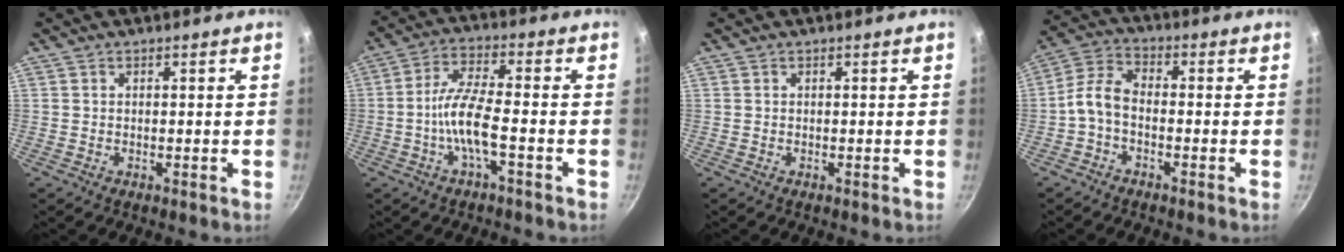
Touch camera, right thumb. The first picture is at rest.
{"total": 8.4, "force": [-2.4, 2.2, 7.7], "torque": [-0.167, 0.031, -0.048]}
{"total": 0.0}
{"total": 6.5, "force": [-1.8, 3.9, 5.0], "torque": [-0.102, 0.030, -0.047]}